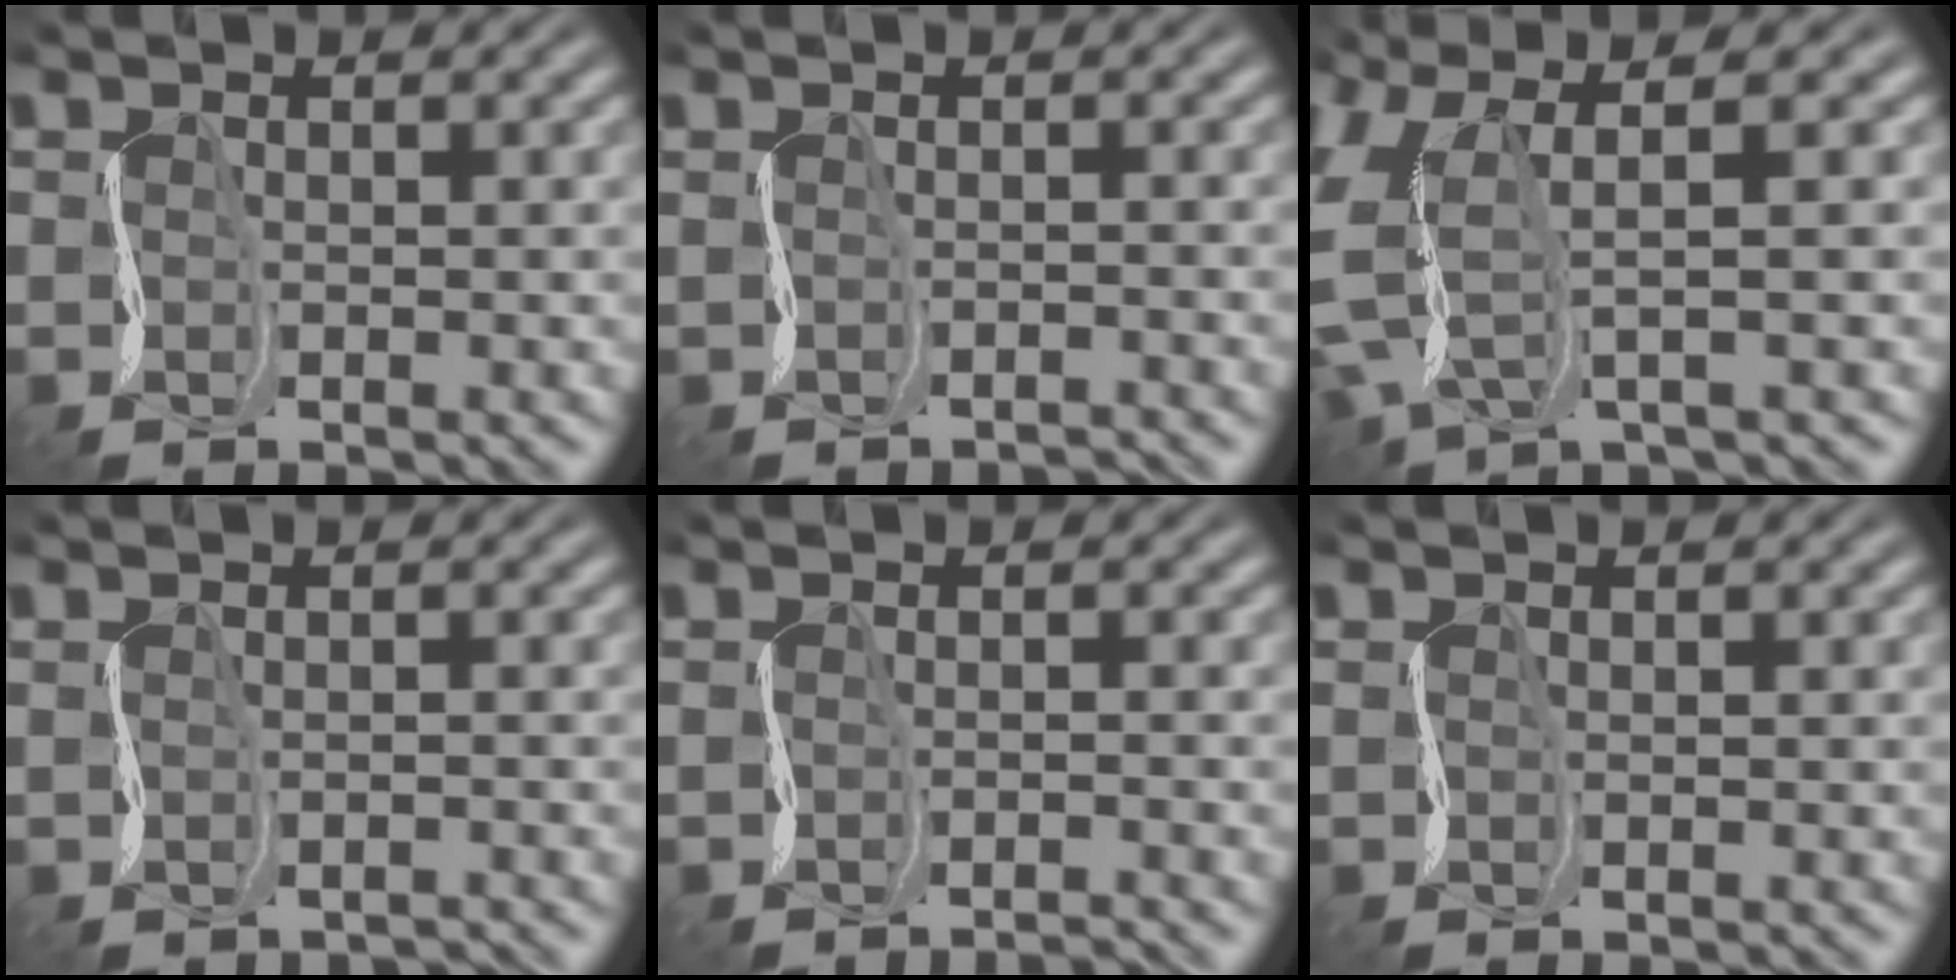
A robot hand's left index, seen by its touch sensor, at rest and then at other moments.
{"total": 1.3, "force": [-1.2, 0.1, 0.6], "torque": [-0.013, -0.013, -0.026]}
{"total": 7.2, "force": [0.9, 3.1, 6.5], "torque": [-0.167, -0.009, 0.011]}
{"total": 1.1, "force": [-1.0, 0.3, 0.4], "torque": [-0.006, -0.009, -0.017]}
{"total": 1.7, "force": [-1.5, 0.1, 0.8], "torque": [-0.012, -0.011, -0.034]}
{"total": 0.6, "force": [0.3, 0.2, 0.5], "torque": [-0.011, 0.000, 0.001]}